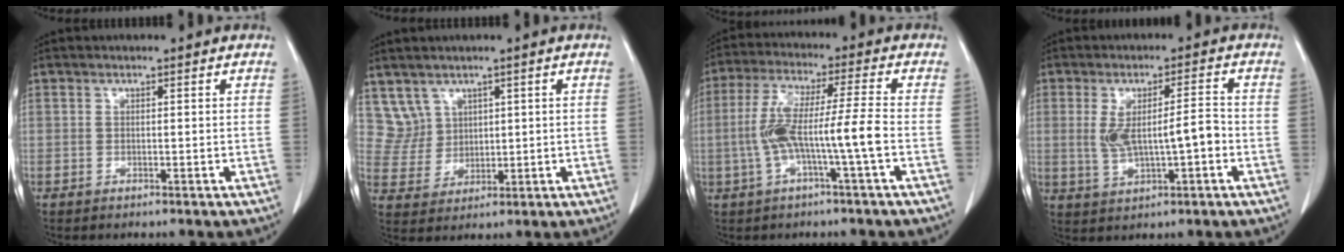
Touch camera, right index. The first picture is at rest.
{"total": 4.7, "force": [2.9, 3.7, -0.3], "torque": [0.004, 0.012, 0.069]}
{"total": 9.5, "force": [-2.2, -0.5, 9.3], "torque": [-0.191, 0.019, -0.039]}
{"total": 7.3, "force": [-0.6, 1.8, 7.0], "torque": [-0.135, 0.012, 0.001]}